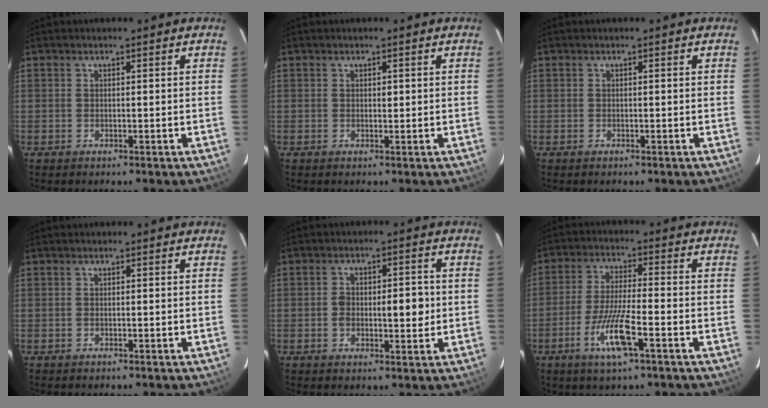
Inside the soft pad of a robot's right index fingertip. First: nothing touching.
{"total": 0.9, "force": [0.1, 0.5, 0.7], "torque": [-0.015, 0.001, 0.001]}
{"total": 0.0}
{"total": 0.0}
{"total": 7.0, "force": [-0.5, 3.4, 6.1], "torque": [-0.099, 0.013, -0.003]}
{"total": 9.4, "force": [-4.2, 1.0, 8.4], "torque": [-0.165, -0.012, -0.077]}